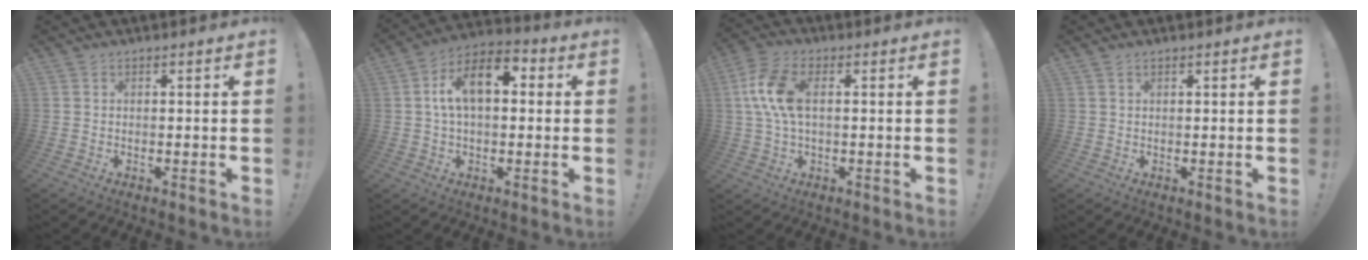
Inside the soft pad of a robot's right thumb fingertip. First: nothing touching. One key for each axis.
{"total": 12.5, "fx": 2.7, "fy": 6.7, "fz": 10.2, "tx": -0.170, "ty": 0.007, "tz": 0.046}
{"total": 11.0, "fx": 1.9, "fy": 5.6, "fz": 9.3, "tx": -0.190, "ty": 0.003, "tz": 0.036}
{"total": 0.9, "fx": 0.6, "fy": 0.4, "fz": 0.6, "tx": -0.021, "ty": 0.004, "tz": 0.013}